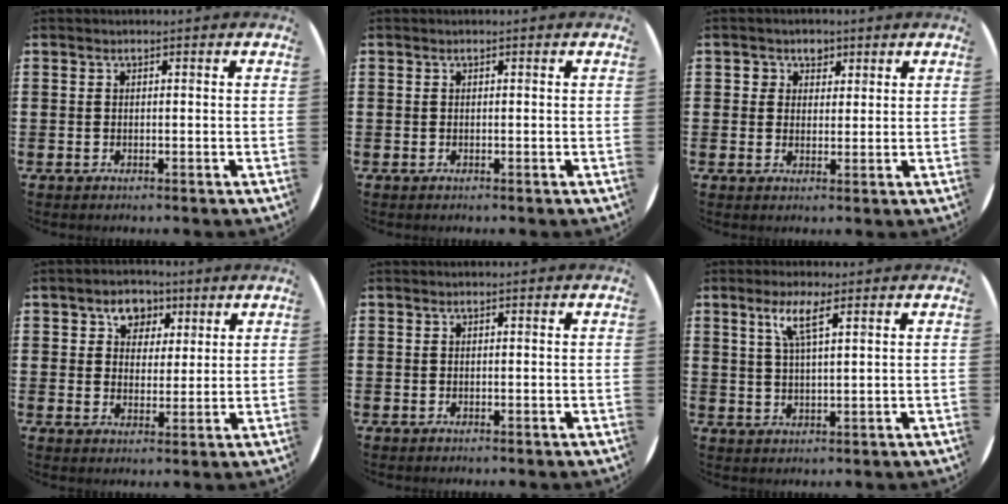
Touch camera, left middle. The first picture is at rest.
{"total": 0.0}
{"total": 2.5, "force": [1.5, 1.9, 0.4], "torque": [0.002, 0.002, 0.024]}
{"total": 4.7, "force": [2.8, 3.5, 1.3], "torque": [-0.018, 0.008, 0.046]}
{"total": 0.0}
{"total": 4.6, "force": [2.7, 0.7, 3.7], "torque": [-0.081, 0.008, 0.044]}